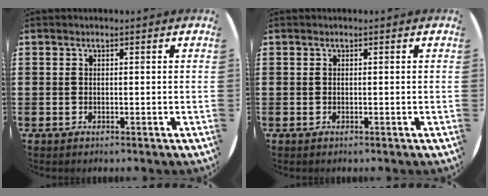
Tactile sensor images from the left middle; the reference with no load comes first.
{"total": 0.0}